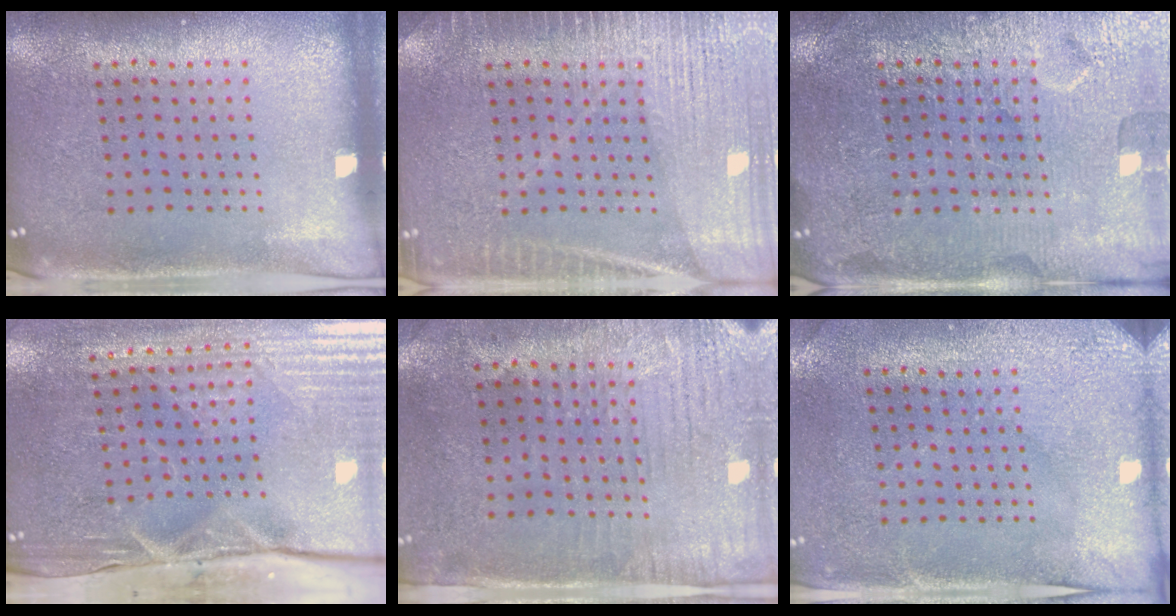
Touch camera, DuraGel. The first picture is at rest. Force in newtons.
{"total": 4.7, "press": 4.6, "slide": 0.7}
{"total": 4.0, "press": 4.0, "slide": 0.4}
{"total": 4.8, "press": 4.1, "slide": 2.5}
{"total": 3.0, "press": 2.5, "slide": 1.7}
{"total": 3.0, "press": 2.4, "slide": 1.7}